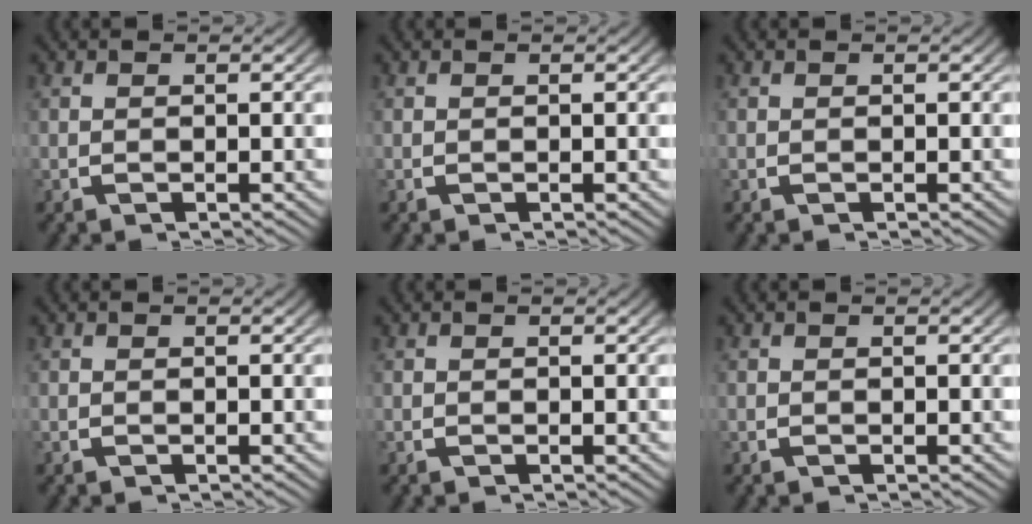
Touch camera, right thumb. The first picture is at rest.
{"total": 0.0}
{"total": 0.0}
{"total": 0.0}
{"total": 0.0}
{"total": 0.0}